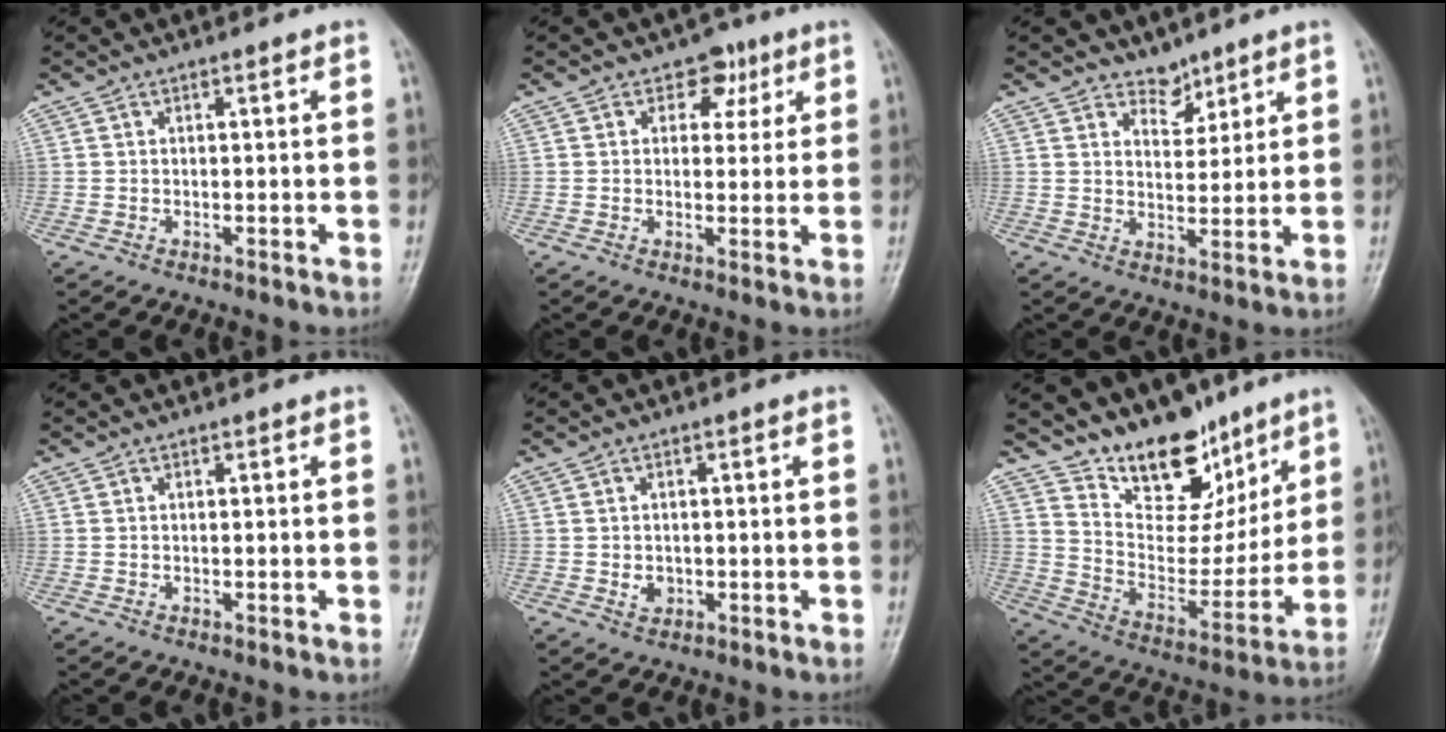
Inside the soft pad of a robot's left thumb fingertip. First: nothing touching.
{"total": 4.9, "force": [2.3, 3.7, 2.1], "torque": [0.007, -0.005, 0.028]}
{"total": 4.2, "force": [3.3, 2.3, 0.9], "torque": [0.012, -0.027, 0.056]}
{"total": 0.0}
{"total": 2.3, "force": [-0.3, 1.9, 1.2], "torque": [-0.010, 0.001, 0.000]}
{"total": 16.5, "force": [12.2, 8.4, 7.2], "torque": [-0.056, -0.079, 0.213]}